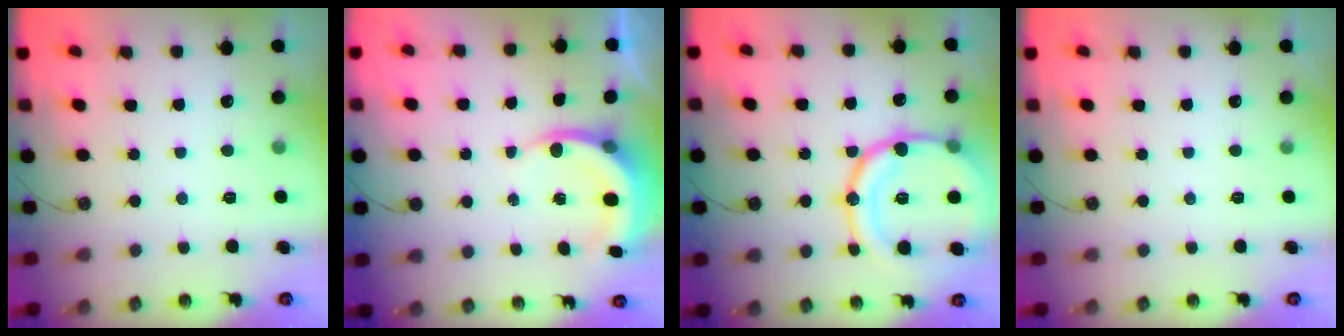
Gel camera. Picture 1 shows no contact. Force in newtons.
{"total": 4.8, "press": 4.8, "slide": 0.3}
{"total": 22.3, "press": 22.0, "slide": 3.7}
{"total": 0.0}